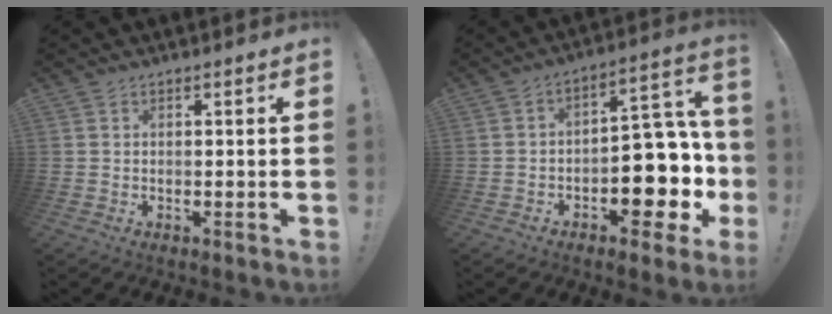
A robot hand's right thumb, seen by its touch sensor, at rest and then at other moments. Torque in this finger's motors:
{"motor_torque": [2.01, 2.16, 1.20, -1.07, 0.13]}